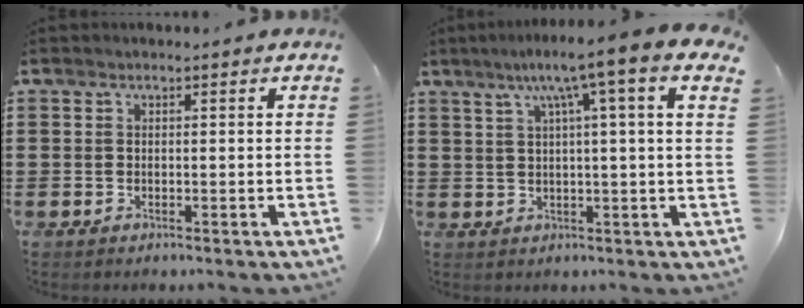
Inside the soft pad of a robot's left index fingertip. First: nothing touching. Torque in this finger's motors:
{"motor_torque": [2.14, 0.00, 1.05, 0.21]}